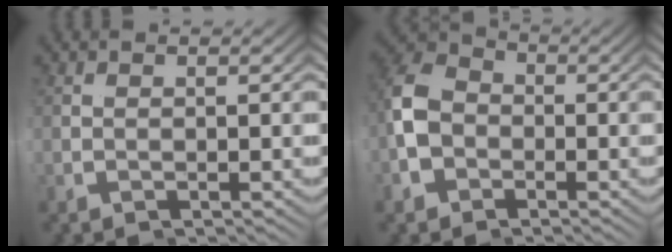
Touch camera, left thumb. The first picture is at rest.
{"total": 6.8, "force": [0.7, 5.0, 4.6], "torque": [-0.102, 0.007, 0.004]}